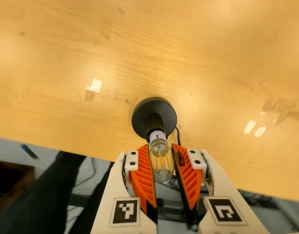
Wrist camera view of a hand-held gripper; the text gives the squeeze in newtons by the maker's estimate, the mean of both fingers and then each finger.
{"total": 13.8, "left": 13.2, "right": 14.5}